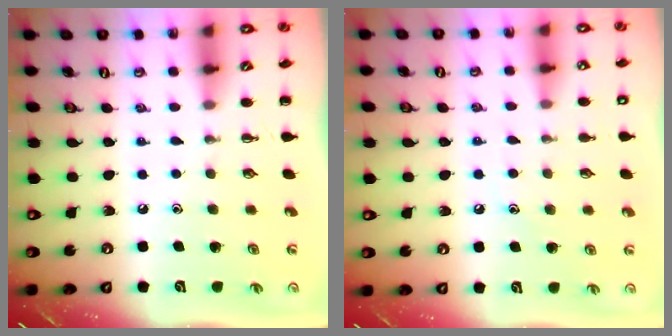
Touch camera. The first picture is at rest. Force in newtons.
{"total": 7.7, "press": 7.5, "slide": 1.7}